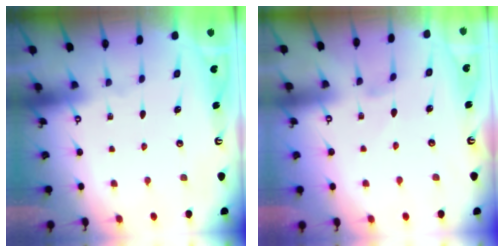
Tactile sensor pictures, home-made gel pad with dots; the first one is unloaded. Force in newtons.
{"total": 0.0}